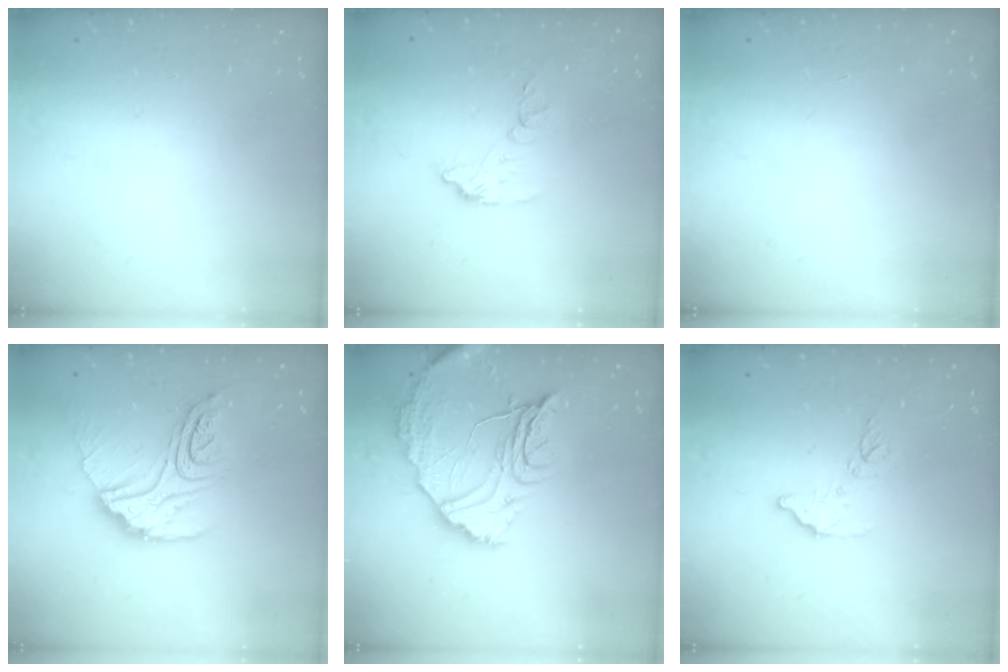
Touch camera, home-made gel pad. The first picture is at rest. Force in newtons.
{"total": 8.1, "press": 8.1, "slide": 0.1}
{"total": 0.0}
{"total": 17.0, "press": 17.0, "slide": 1.5}
{"total": 17.1, "press": 17.0, "slide": 1.8}
{"total": 7.5, "press": 7.5, "slide": 0.4}